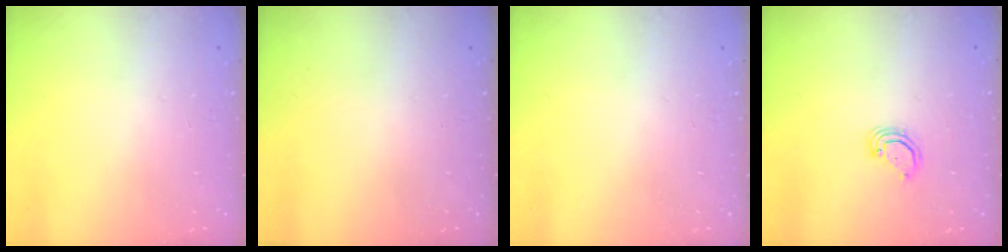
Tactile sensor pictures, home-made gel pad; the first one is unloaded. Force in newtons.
{"total": 0.0}
{"total": 0.0}
{"total": 2.9, "press": 2.9, "slide": 0.2}